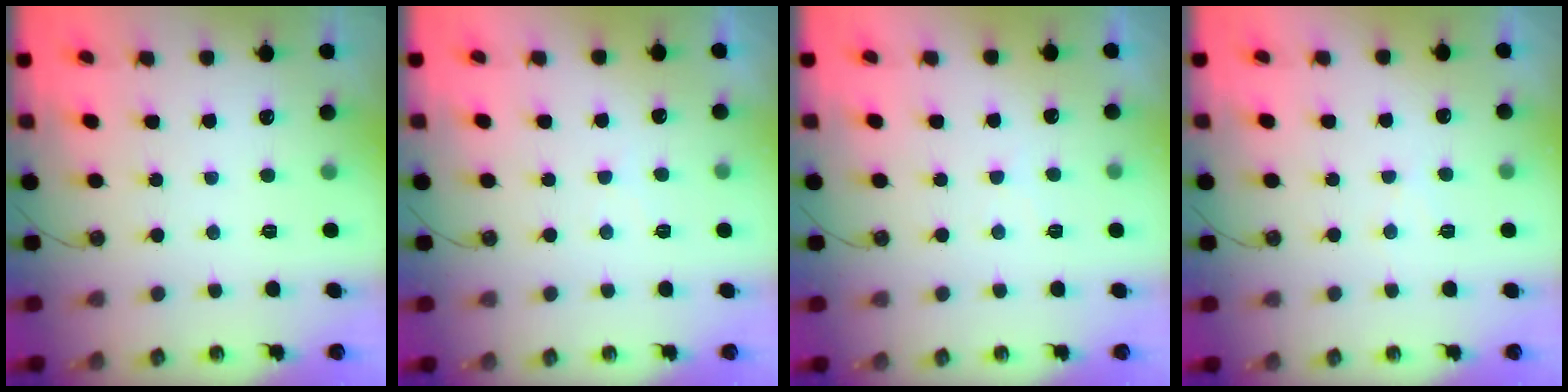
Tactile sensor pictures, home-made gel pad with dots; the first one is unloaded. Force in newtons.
{"total": 3.4, "press": 3.4, "slide": 0.6}
{"total": 3.4, "press": 3.4, "slide": 0.6}
{"total": 5.2, "press": 5.1, "slide": 0.8}